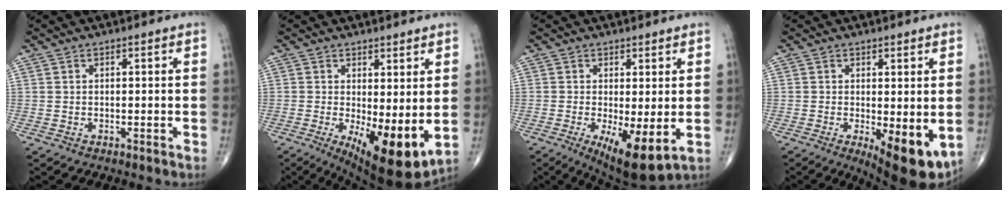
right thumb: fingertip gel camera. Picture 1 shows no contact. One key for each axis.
{"total": 11.6, "fx": -1.1, "fy": 4.1, "fz": 10.8, "tx": -0.161, "ty": -0.028, "tz": -0.004}
{"total": 9.6, "fx": -2.0, "fy": 3.1, "fz": 8.9, "tx": -0.144, "ty": -0.026, "tz": -0.024}
{"total": 9.5, "fx": -2.0, "fy": 3.5, "fz": 8.6, "tx": -0.114, "ty": -0.023, "tz": -0.020}